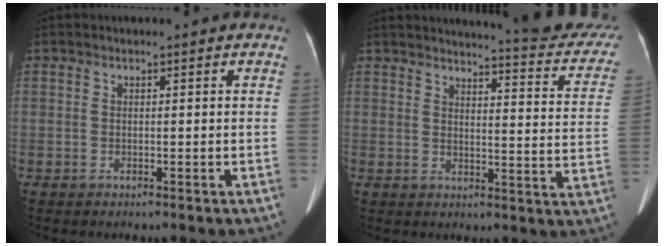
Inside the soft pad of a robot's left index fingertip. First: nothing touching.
{"total": 18.4, "force": [17.5, 1.4, 5.5], "torque": [-0.058, -0.098, 0.180]}